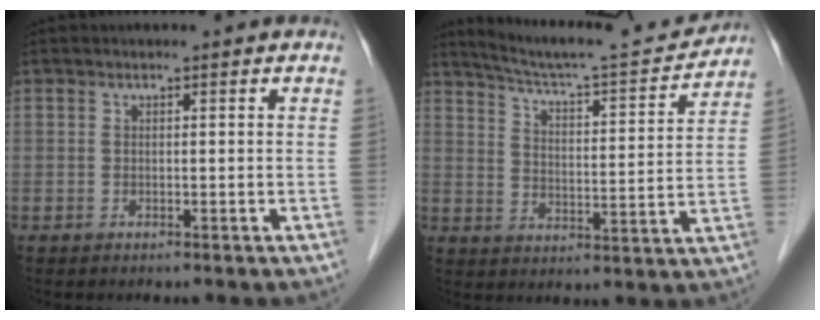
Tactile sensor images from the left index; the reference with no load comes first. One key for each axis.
{"total": 13.7, "fx": 13.3, "fy": 0.4, "fz": 3.5, "tx": -0.059, "ty": -0.005, "tz": 0.193}